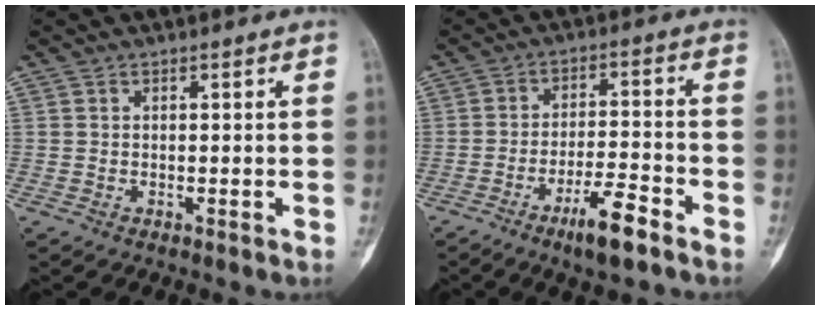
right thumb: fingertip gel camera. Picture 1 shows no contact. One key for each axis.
{"total": 8.1, "fx": -5.2, "fy": 1.5, "fz": 6.0, "tx": -0.102, "ty": 0.028, "tz": -0.088}